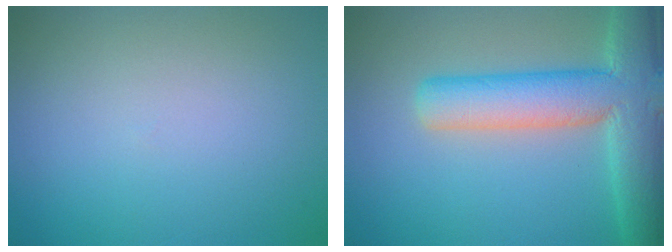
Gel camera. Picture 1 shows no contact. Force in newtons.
{"total": 9.0, "press": 8.9, "slide": 0.5}